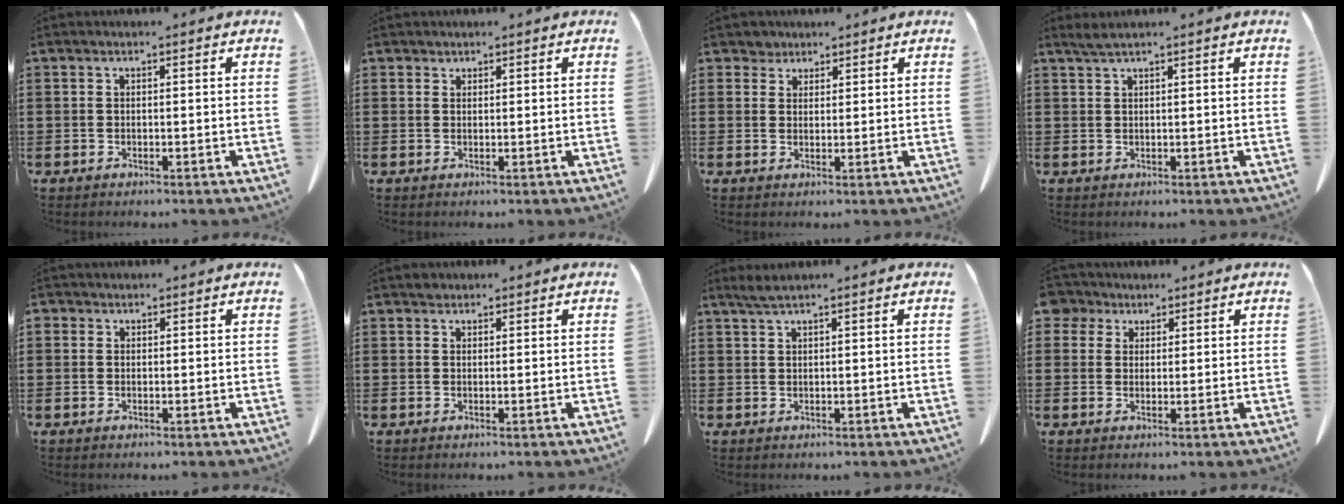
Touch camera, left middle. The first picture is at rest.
{"total": 1.0, "force": [0.9, 0.4, -0.1], "torque": [-0.001, 0.001, 0.017]}
{"total": 2.4, "force": [1.9, 1.4, 0.2], "torque": [-0.012, 0.010, 0.037]}
{"total": 1.4, "force": [1.1, 0.0, 0.9], "torque": [-0.019, -0.001, 0.021]}
{"total": 0.8, "force": [0.3, 0.7, 0.1], "torque": [-0.005, 0.006, 0.004]}
{"total": 1.0, "force": [0.8, 0.6, 0.0], "torque": [0.005, -0.001, 0.015]}
{"total": 1.7, "force": [1.3, 0.0, 1.1], "torque": [-0.024, 0.001, 0.024]}
{"total": 3.3, "force": [2.3, 2.2, 0.7], "torque": [-0.018, 0.007, 0.043]}